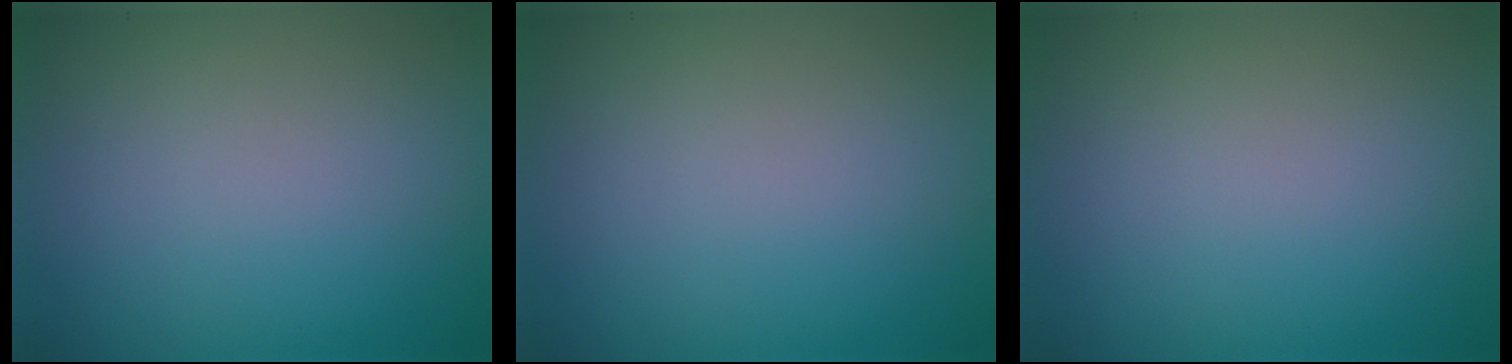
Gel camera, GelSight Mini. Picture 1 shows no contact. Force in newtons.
{"total": 0.0}
{"total": 0.0}